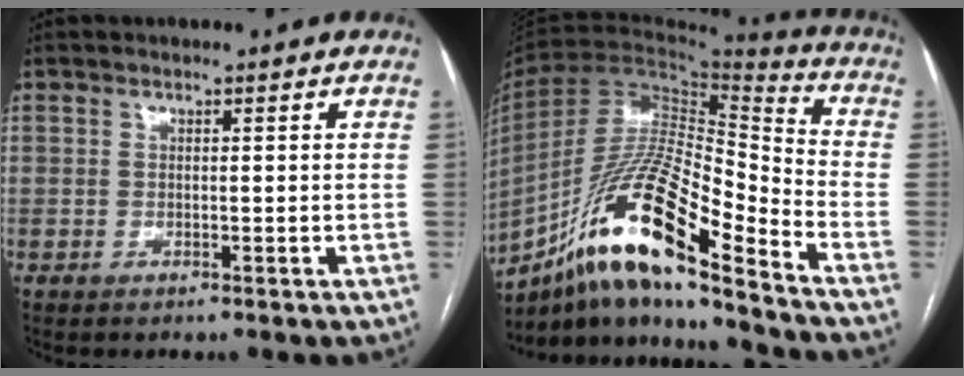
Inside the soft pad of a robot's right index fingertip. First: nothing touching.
{"total": 19.8, "force": [-12.3, 2.4, 15.3], "torque": [-0.303, -0.007, -0.223]}